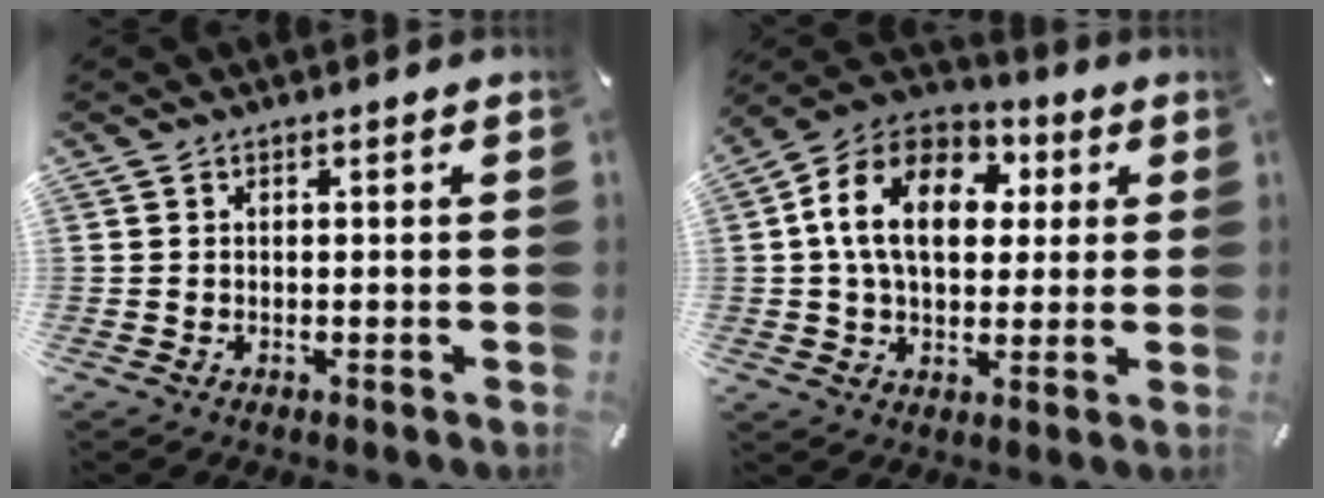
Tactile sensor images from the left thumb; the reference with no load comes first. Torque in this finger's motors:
{"motor_torque": [0.31, 1.32, 1.58, -1.19, 0.49]}